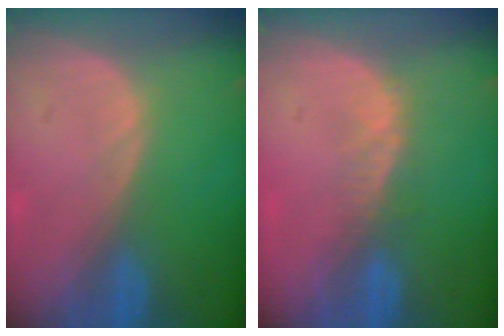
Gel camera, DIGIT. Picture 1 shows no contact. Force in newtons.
{"total": 2.3, "press": 1.9, "slide": 1.4}